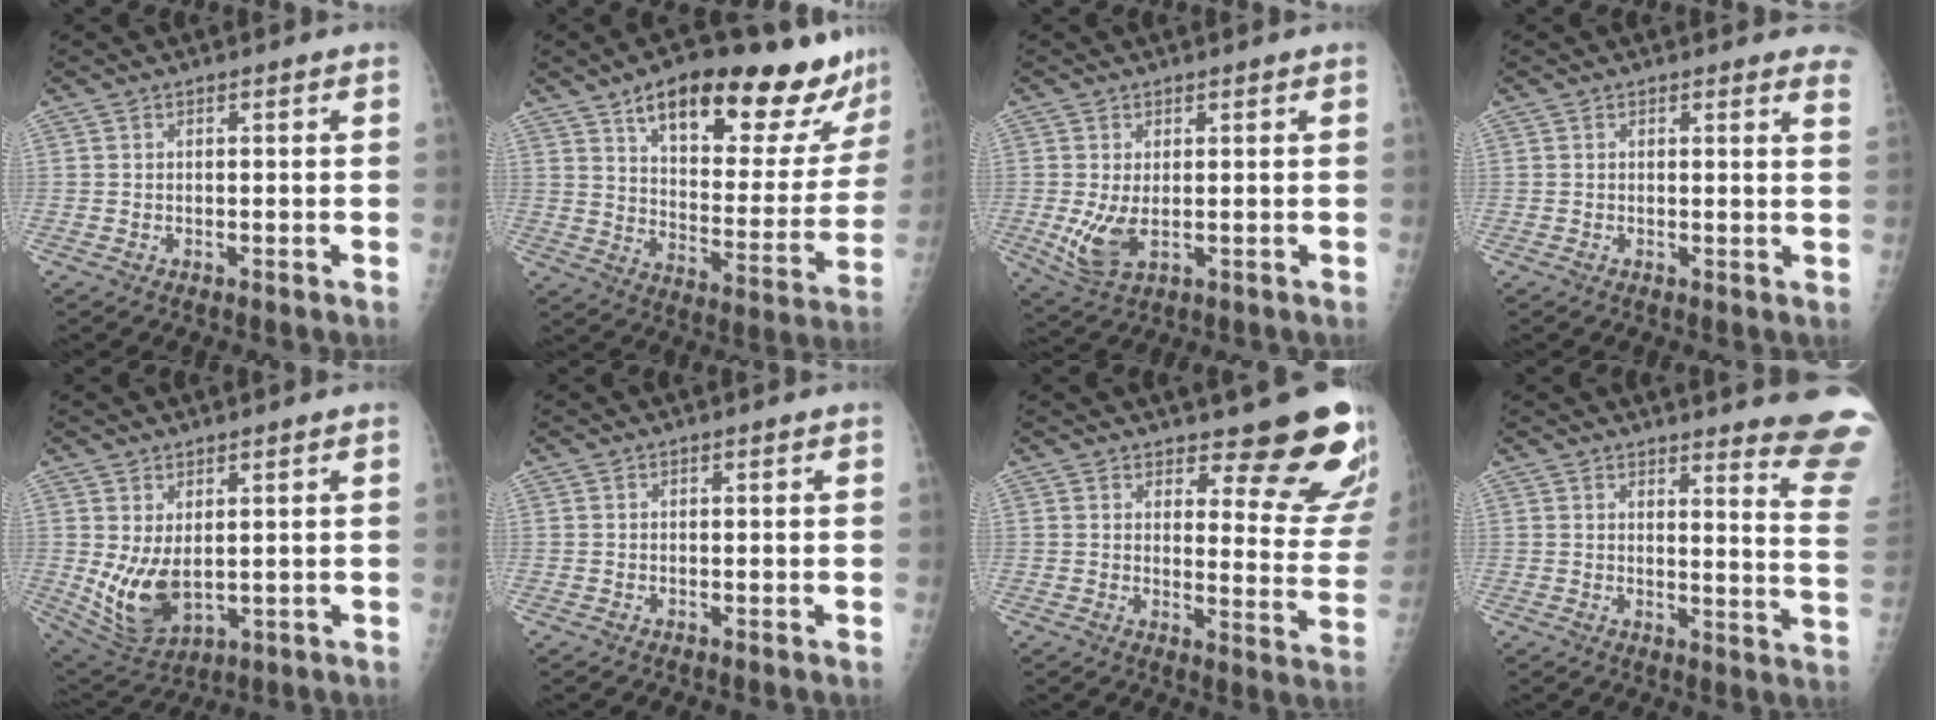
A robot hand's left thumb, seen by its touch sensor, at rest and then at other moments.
{"total": 25.9, "force": [18.1, 8.2, 16.7], "torque": [-0.193, -0.071, 0.260]}
{"total": 6.2, "force": [0.0, 3.0, 5.5], "torque": [-0.111, -0.008, 0.013]}
{"total": 4.9, "force": [4.6, 0.8, 1.2], "torque": [0.004, -0.021, 0.022]}
{"total": 9.6, "force": [0.8, 5.3, 8.0], "torque": [-0.139, -0.024, 0.039]}
{"total": 0.0}
{"total": 15.1, "force": [12.1, 4.3, 8.0], "torque": [-0.051, -0.101, 0.137]}
{"total": 15.4, "force": [14.3, 0.1, 5.7], "torque": [-0.049, -0.168, 0.143]}